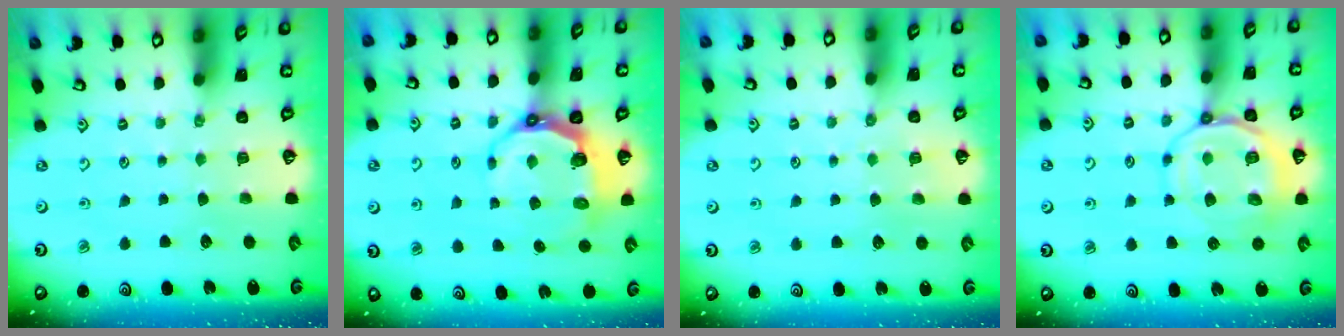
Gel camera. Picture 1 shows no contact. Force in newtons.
{"total": 8.0, "press": 6.8, "slide": 4.1}
{"total": 3.4, "press": 3.3, "slide": 0.5}
{"total": 12.2, "press": 12.0, "slide": 1.6}